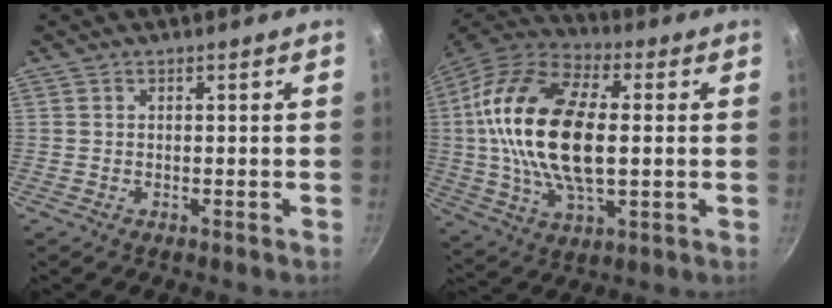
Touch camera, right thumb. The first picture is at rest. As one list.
[{"total": 23.6, "force": [1.7, 12.3, 20.1], "torque": [-0.383, 0.016, 0.018]}]